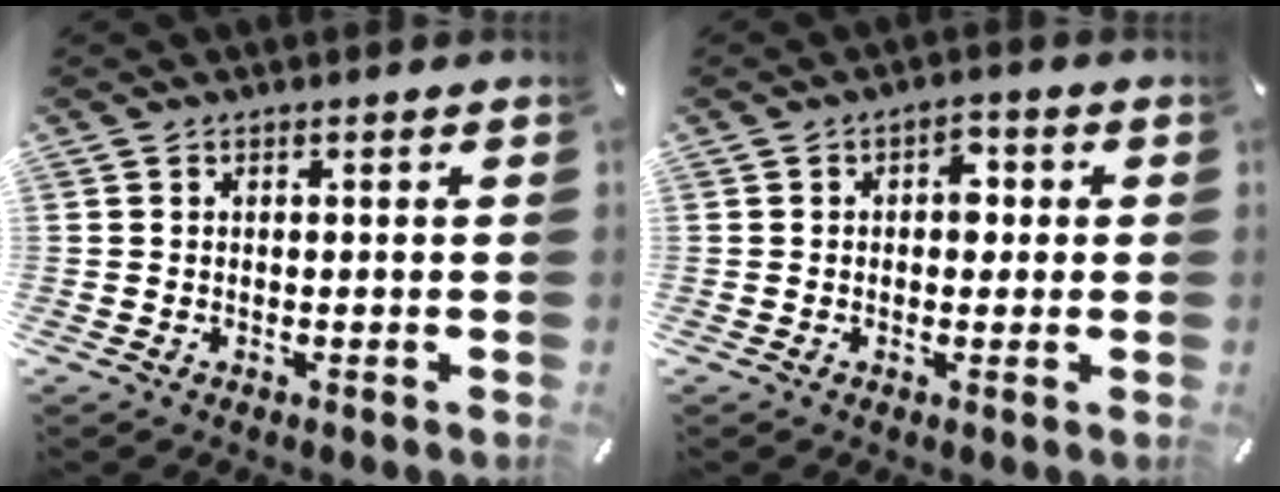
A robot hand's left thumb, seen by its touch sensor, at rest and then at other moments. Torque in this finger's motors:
{"motor_torque": [0.76, 0.72, 0.34, -0.04, -0.01]}